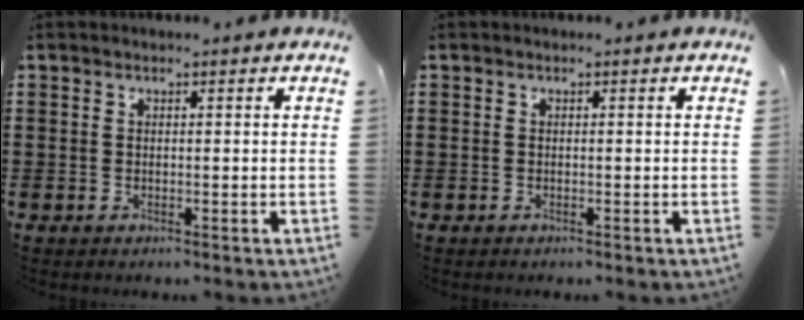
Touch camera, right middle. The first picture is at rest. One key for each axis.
{"total": 0.0}